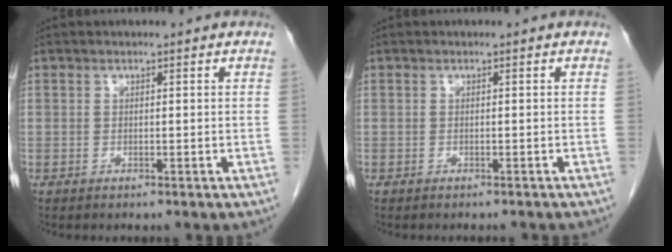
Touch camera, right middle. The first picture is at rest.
{"total": 2.7, "force": [-2.5, 0.3, 0.9], "torque": [-0.014, -0.004, -0.029]}